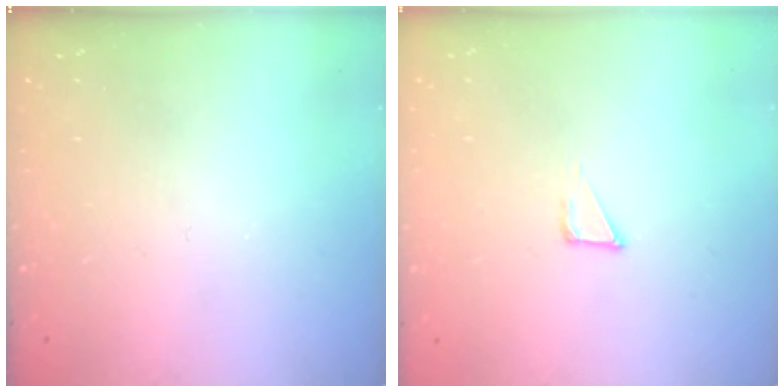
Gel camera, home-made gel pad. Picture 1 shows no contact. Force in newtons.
{"total": 2.1, "press": 2.1, "slide": 0.1}